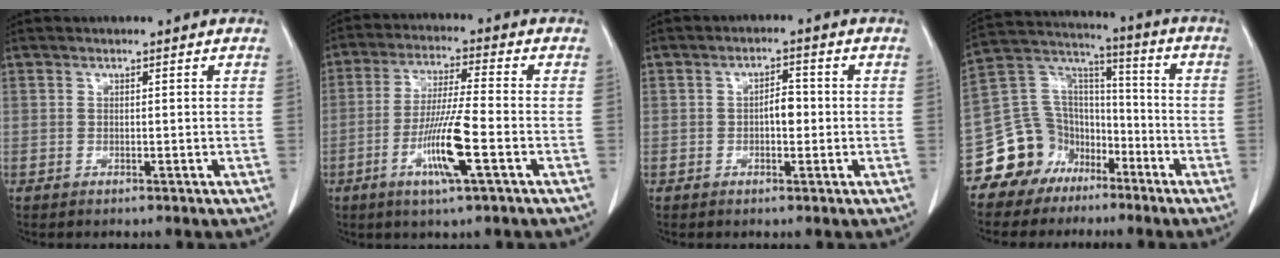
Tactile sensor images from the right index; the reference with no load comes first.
{"total": 10.4, "force": [-3.8, 0.3, 9.7], "torque": [-0.188, -0.013, -0.073]}
{"total": 3.5, "force": [-0.4, 1.7, 3.0], "torque": [-0.049, 0.010, -0.005]}
{"total": 13.3, "force": [-8.2, 10.2, 2.6], "torque": [-0.060, 0.082, -0.143]}